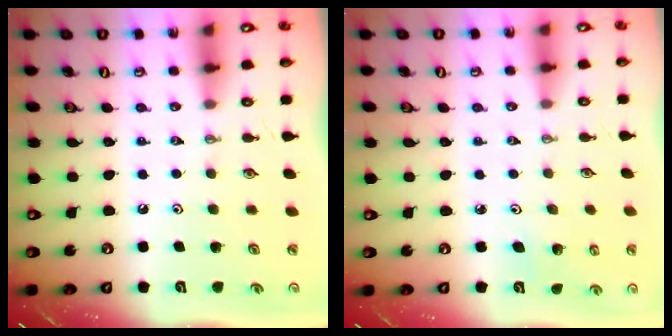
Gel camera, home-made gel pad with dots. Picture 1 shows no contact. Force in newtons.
{"total": 3.7, "press": 3.7, "slide": 0.4}